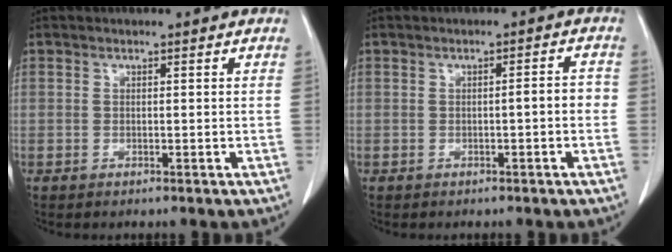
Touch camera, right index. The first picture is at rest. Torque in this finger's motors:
{"motor_torque": [0.19, -0.10, 0.16, 0.04]}